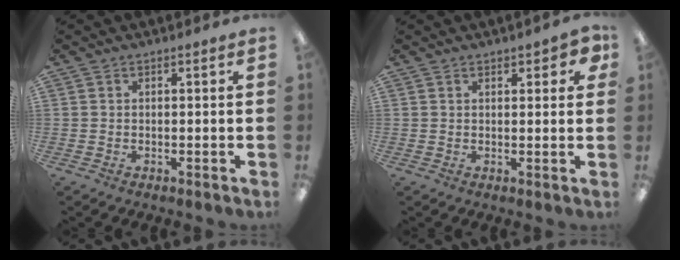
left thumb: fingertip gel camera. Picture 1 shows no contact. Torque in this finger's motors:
{"motor_torque": [-0.09, 0.14, -0.11, 0.07, -0.01]}